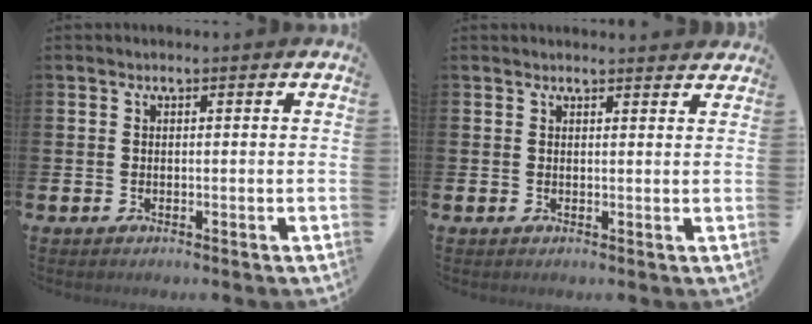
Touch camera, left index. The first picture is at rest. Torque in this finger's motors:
{"motor_torque": [0.22, -0.46, -0.03, 0.00]}